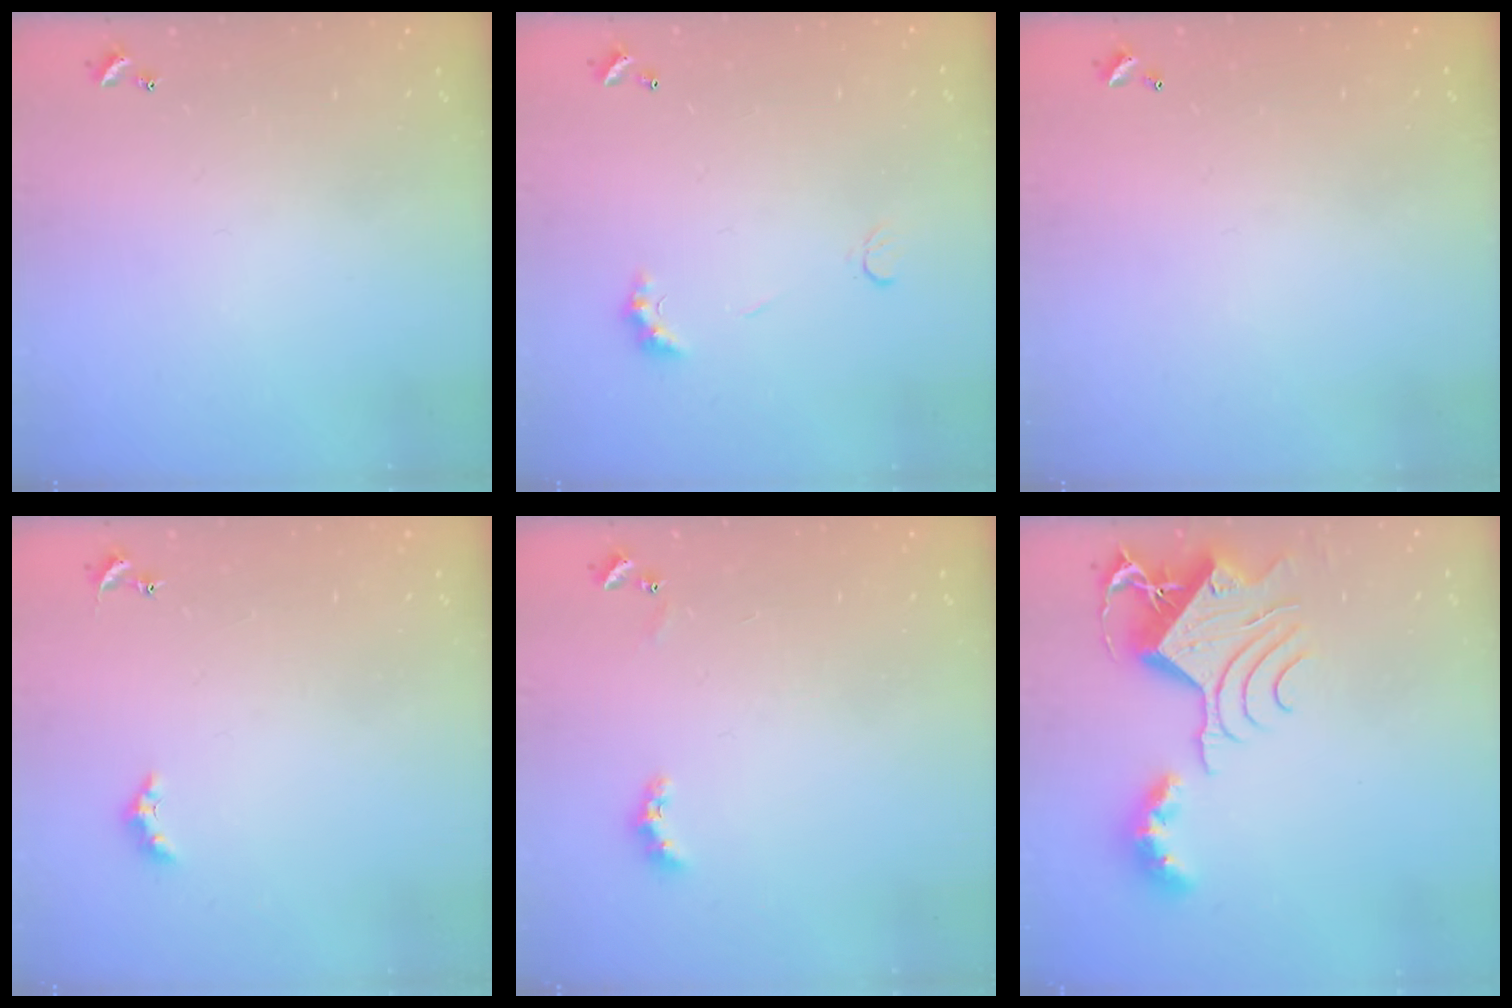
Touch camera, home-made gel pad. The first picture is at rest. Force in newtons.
{"total": 4.0, "press": 3.9, "slide": 0.7}
{"total": 2.7, "press": 2.7, "slide": 0.1}
{"total": 2.8, "press": 2.7, "slide": 0.6}
{"total": 3.7, "press": 3.6, "slide": 0.9}
{"total": 11.4, "press": 11.3, "slide": 1.5}